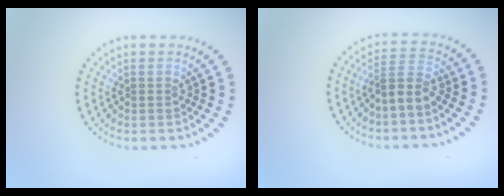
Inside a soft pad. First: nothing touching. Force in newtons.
{"total": 2.6, "press": 2.3, "slide": 1.2}